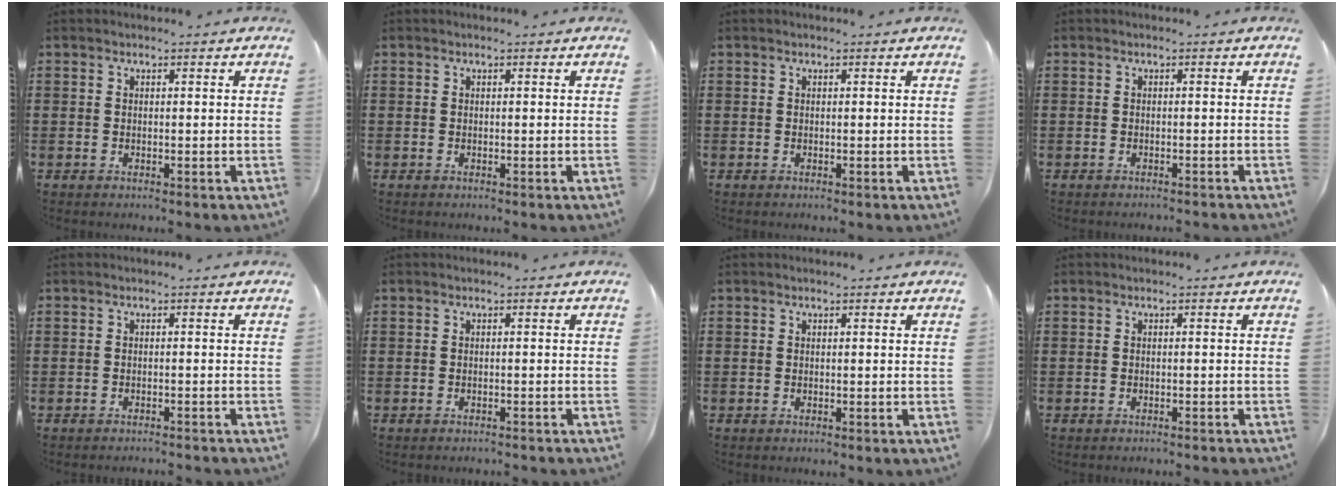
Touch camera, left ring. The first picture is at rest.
{"total": 0.0}
{"total": 0.0}
{"total": 0.6, "force": [-0.6, -0.1, 0.2], "torque": [-0.005, -0.002, -0.012]}
{"total": 1.0, "force": [-1.0, -0.1, 0.2], "torque": [-0.004, 0.001, -0.019]}
{"total": 0.7, "force": [-0.7, 0.0, 0.1], "torque": [-0.005, -0.002, -0.013]}
{"total": 0.0}
{"total": 0.7, "force": [-0.6, -0.1, 0.2], "torque": [-0.005, -0.002, -0.012]}